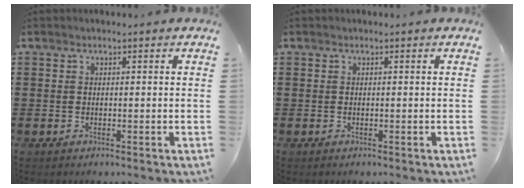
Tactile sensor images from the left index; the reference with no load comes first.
{"total": 0.0}